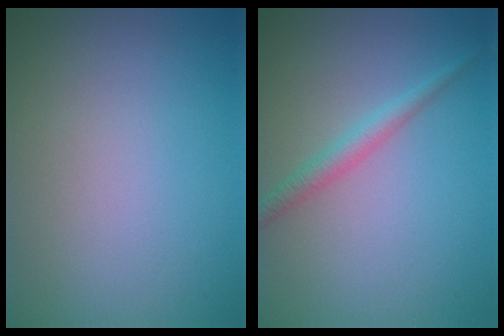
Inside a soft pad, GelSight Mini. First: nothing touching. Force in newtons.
{"total": 1.8, "press": 1.8, "slide": 0.1}